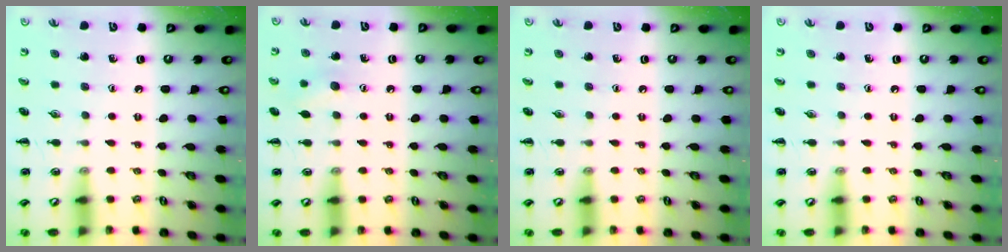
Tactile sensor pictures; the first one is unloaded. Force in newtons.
{"total": 6.5, "press": 6.4, "slide": 1.2}
{"total": 0.0}
{"total": 0.0}